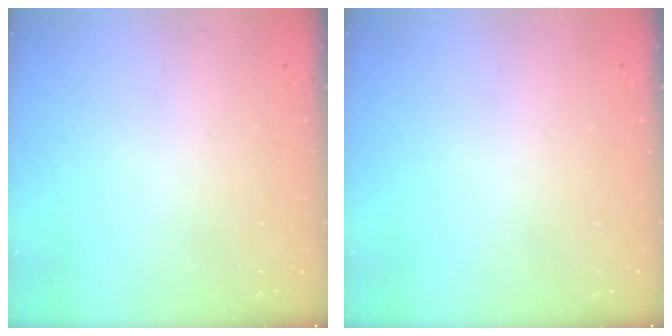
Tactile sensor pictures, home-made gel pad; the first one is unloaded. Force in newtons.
{"total": 0.0}